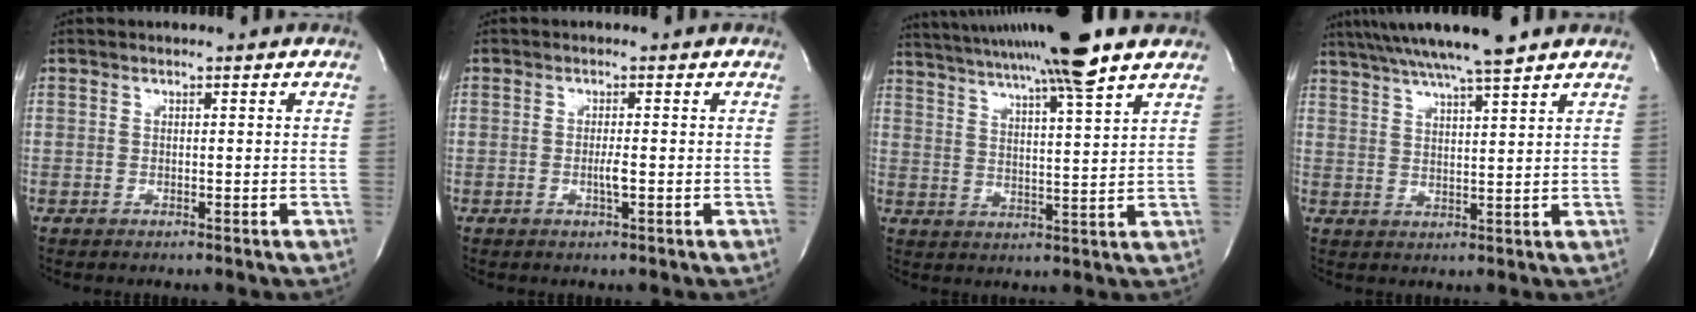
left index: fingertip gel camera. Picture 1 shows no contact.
{"total": 1.6, "force": [-0.4, 0.0, 1.6], "torque": [-0.033, -0.003, -0.006]}
{"total": 17.2, "force": [14.3, -1.2, 9.4], "torque": [-0.169, 0.010, 0.213]}
{"total": 12.6, "force": [10.6, -0.2, 6.8], "torque": [-0.124, 0.024, 0.165]}